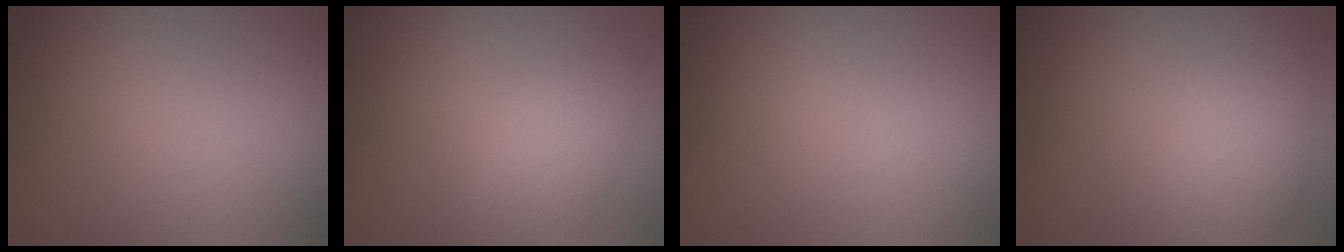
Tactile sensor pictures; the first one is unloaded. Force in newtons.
{"total": 2.9, "press": 2.9, "slide": 0.1}
{"total": 0.0}
{"total": 3.5, "press": 3.5, "slide": 0.2}